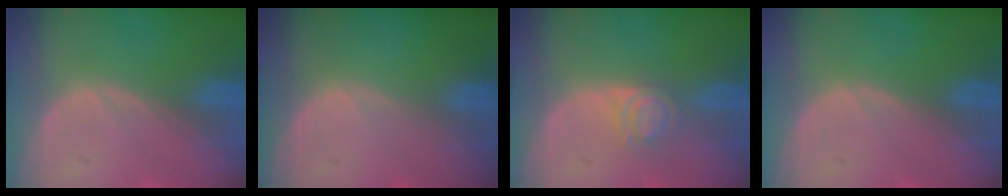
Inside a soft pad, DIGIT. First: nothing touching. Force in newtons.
{"total": 0.0}
{"total": 3.9, "press": 3.6, "slide": 1.6}
{"total": 0.0}